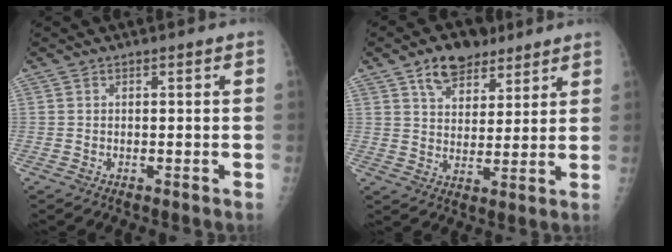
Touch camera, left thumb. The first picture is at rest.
{"total": 8.8, "force": [5.7, 5.5, 3.9], "torque": [-0.037, -0.027, 0.097]}